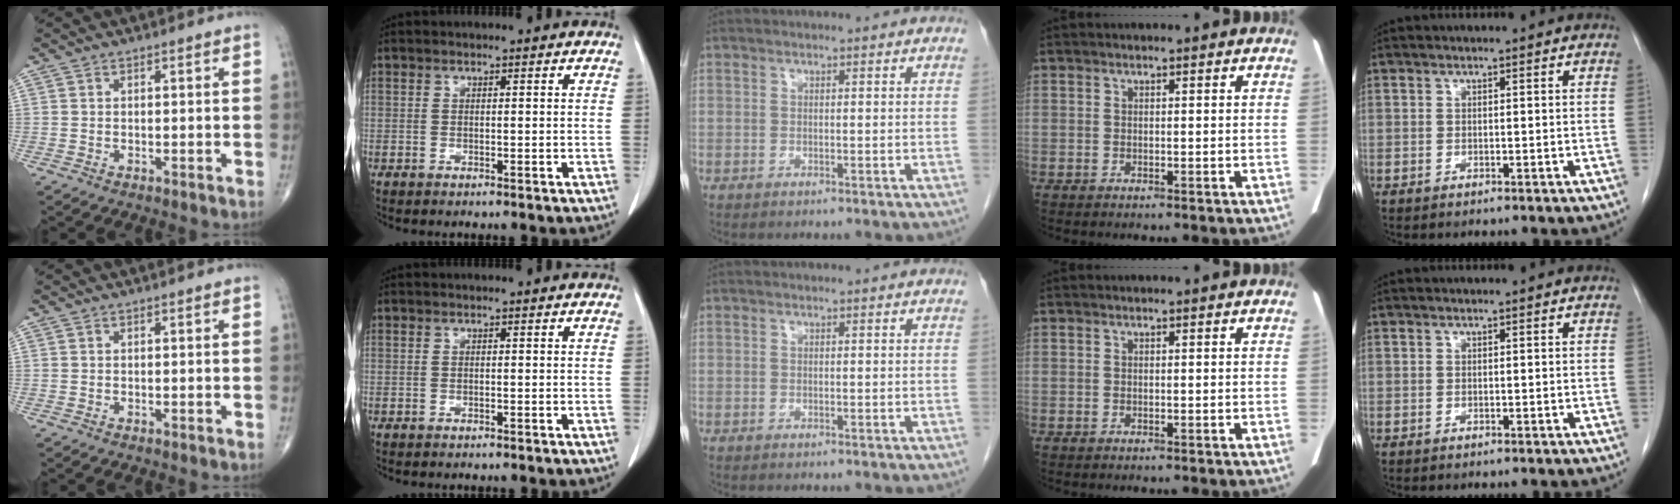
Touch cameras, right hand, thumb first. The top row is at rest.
{}